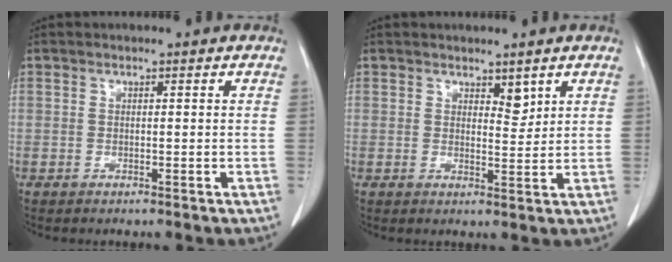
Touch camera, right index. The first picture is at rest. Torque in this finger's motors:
{"motor_torque": [-0.06, 0.22, 0.00, 0.01]}